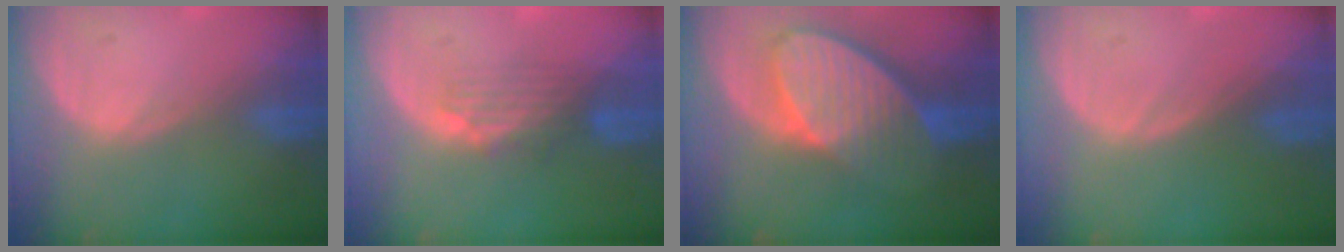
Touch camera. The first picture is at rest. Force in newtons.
{"total": 3.4, "press": 3.3, "slide": 0.9}
{"total": 10.0, "press": 8.7, "slide": 4.8}
{"total": 0.0}